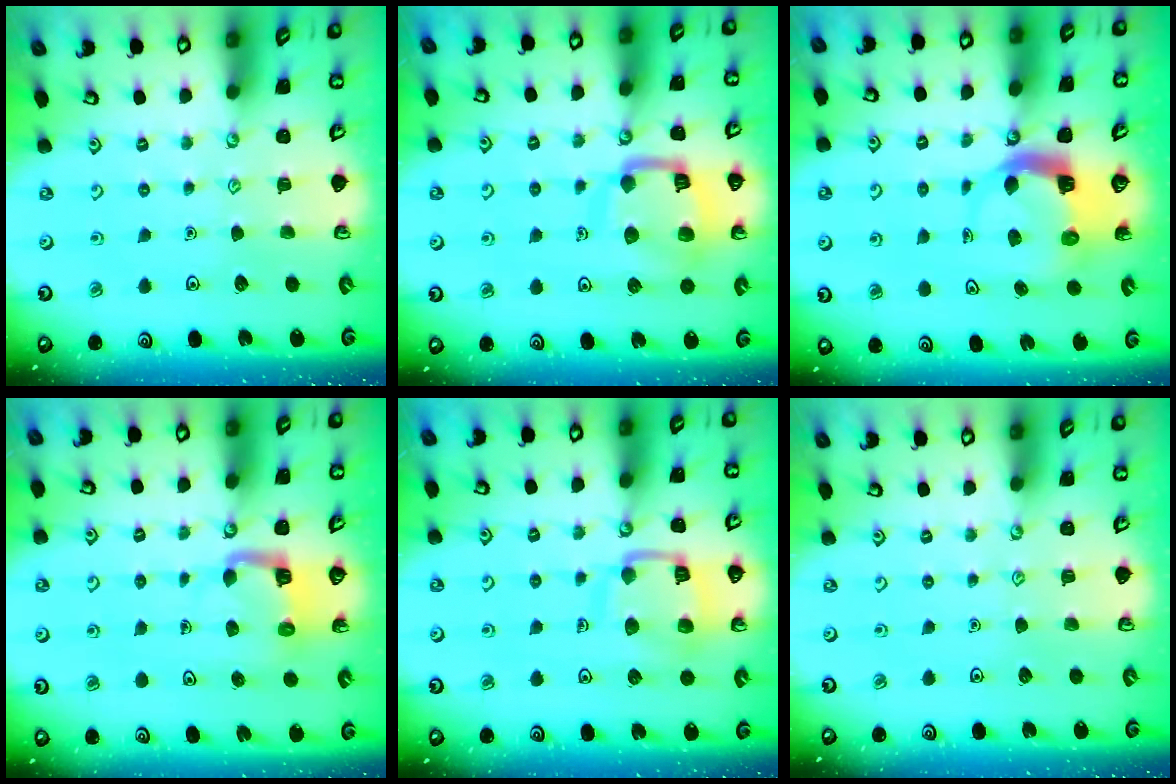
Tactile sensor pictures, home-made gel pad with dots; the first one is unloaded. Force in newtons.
{"total": 13.7, "press": 13.7, "slide": 1.4}
{"total": 5.2, "press": 5.1, "slide": 0.6}
{"total": 4.5, "press": 4.5, "slide": 0.1}
{"total": 12.2, "press": 12.2, "slide": 1.3}
{"total": 0.0}